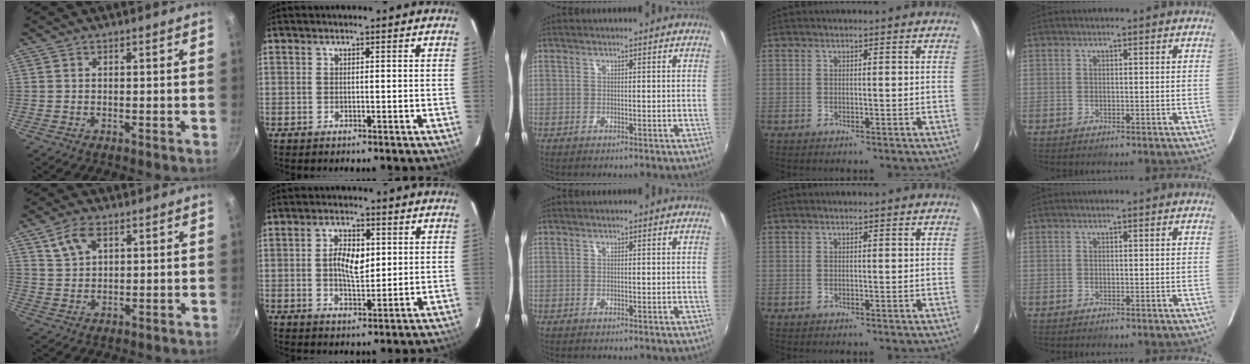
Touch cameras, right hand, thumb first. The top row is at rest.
{"thumb": {"total": 5.7, "force": [2.8, 3.3, 3.7], "torque": [-0.059, -0.003, 0.056]}, "index": {"total": 6.3, "force": [0.9, 3.1, 5.4], "torque": [-0.098, 0.005, 0.018]}}